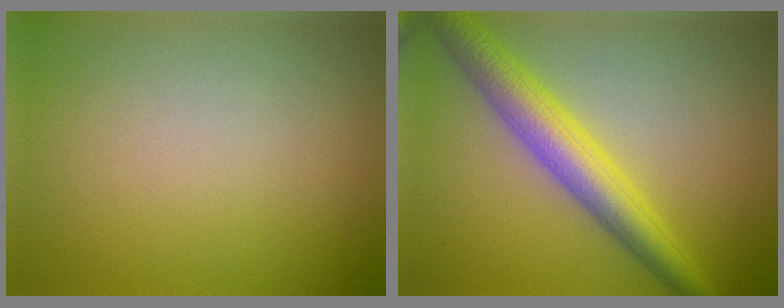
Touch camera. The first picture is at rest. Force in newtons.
{"total": 5.9, "press": 5.9, "slide": 0.2}